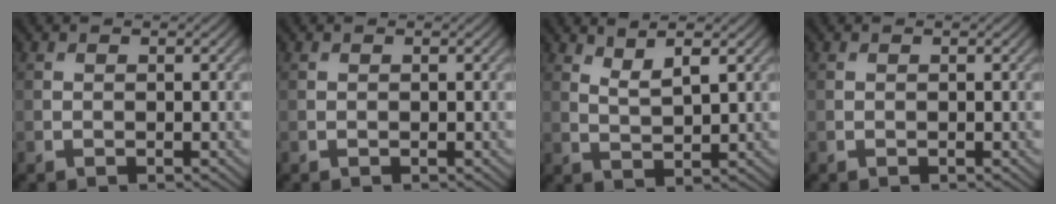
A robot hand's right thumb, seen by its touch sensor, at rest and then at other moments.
{"total": 0.0}
{"total": 3.5, "force": [2.4, 0.6, 2.5], "torque": [-0.049, -0.005, 0.052]}
{"total": 0.0}